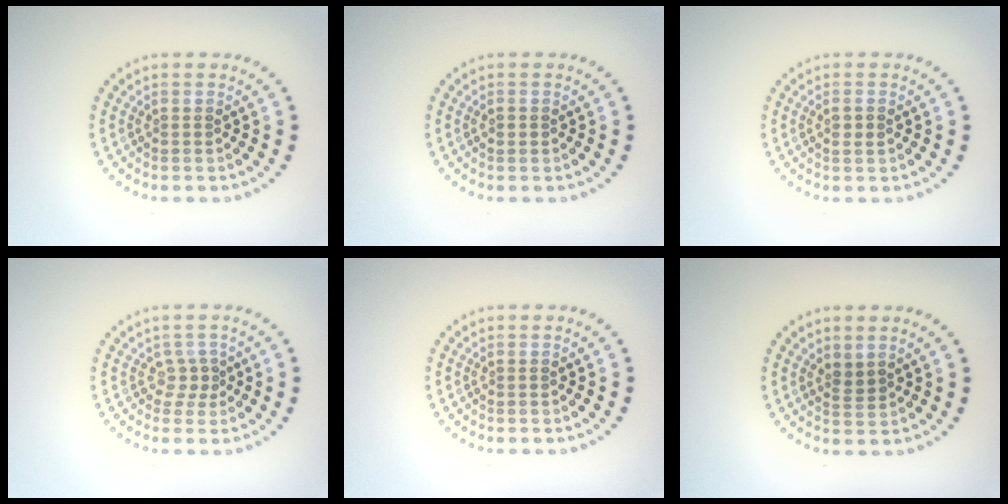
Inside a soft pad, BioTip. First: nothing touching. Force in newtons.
{"total": 0.8, "press": 0.8, "slide": 0.1}
{"total": 1.1, "press": 1.0, "slide": 0.5}
{"total": 1.4, "press": 0.9, "slide": 1.0}
{"total": 0.0}
{"total": 1.2, "press": 1.0, "slide": 0.7}